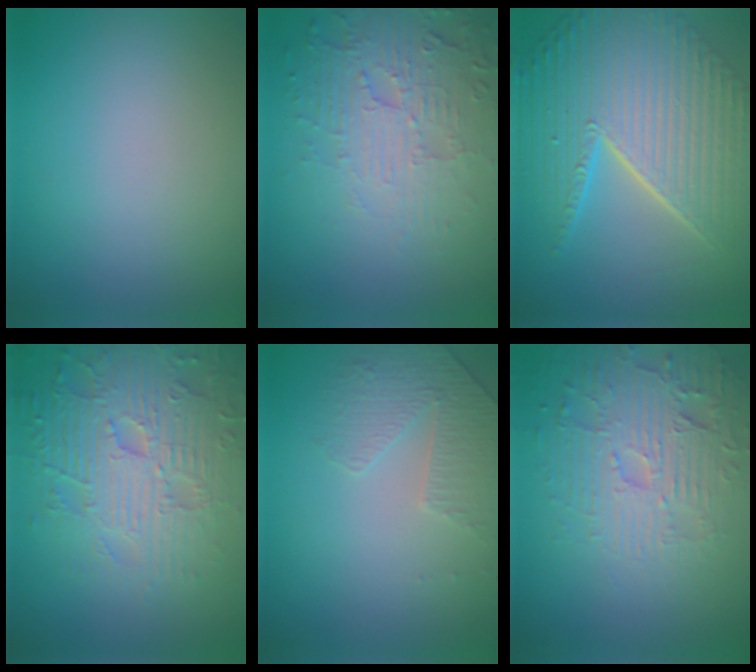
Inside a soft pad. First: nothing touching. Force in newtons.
{"total": 5.9, "press": 3.8, "slide": 4.5}
{"total": 10.8, "press": 7.2, "slide": 8.0}
{"total": 7.7, "press": 5.9, "slide": 4.8}
{"total": 1.8, "press": 1.4, "slide": 1.0}
{"total": 4.6, "press": 4.1, "slide": 1.9}